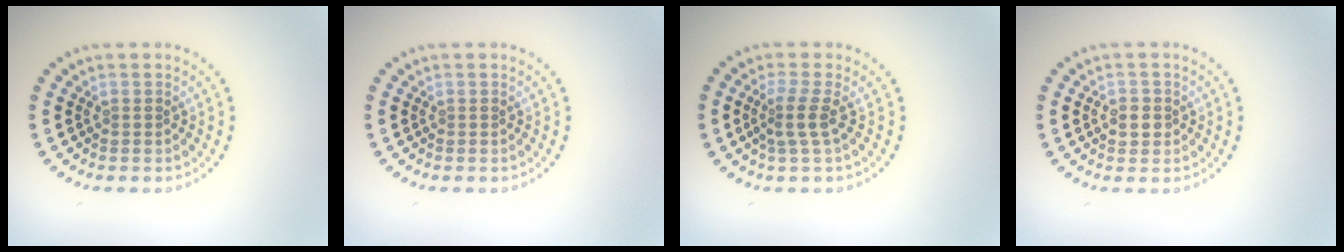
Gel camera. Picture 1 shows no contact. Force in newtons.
{"total": 0.0}
{"total": 2.2, "press": 1.5, "slide": 1.6}
{"total": 1.7, "press": 1.7, "slide": 0.1}